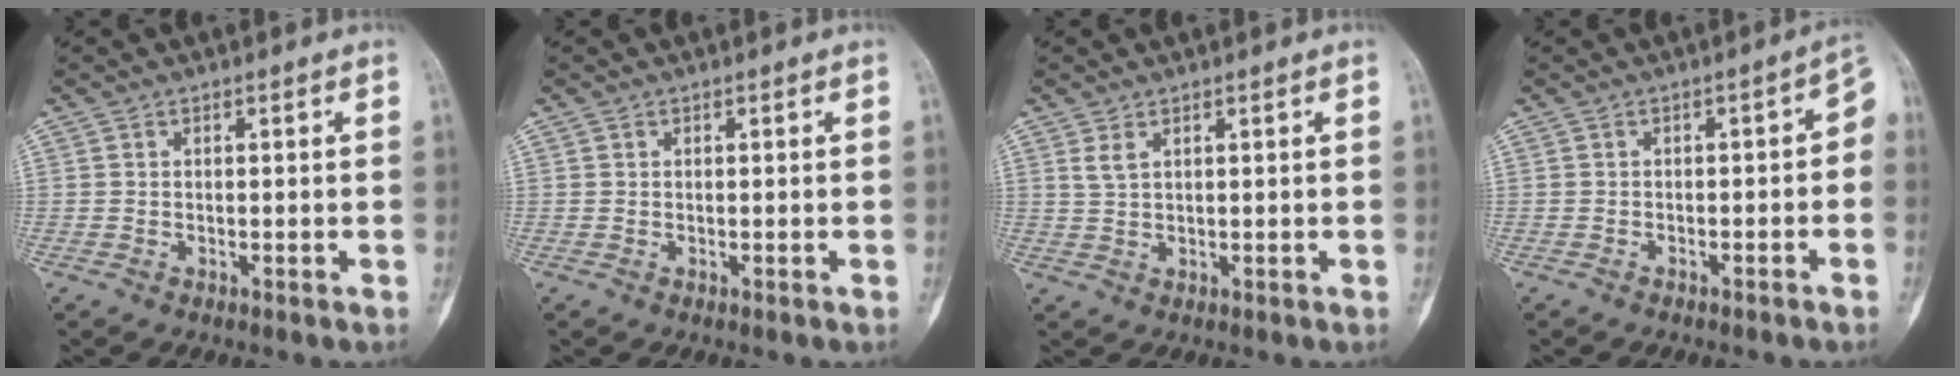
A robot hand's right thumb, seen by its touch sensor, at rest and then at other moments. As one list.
[{"total": 0.0}, {"total": 1.9, "force": [1.1, 0.8, 1.3], "torque": [-0.031, 0.000, 0.031]}, {"total": 4.7, "force": [-1.7, 2.3, 3.7], "torque": [-0.028, 0.042, -0.027]}]